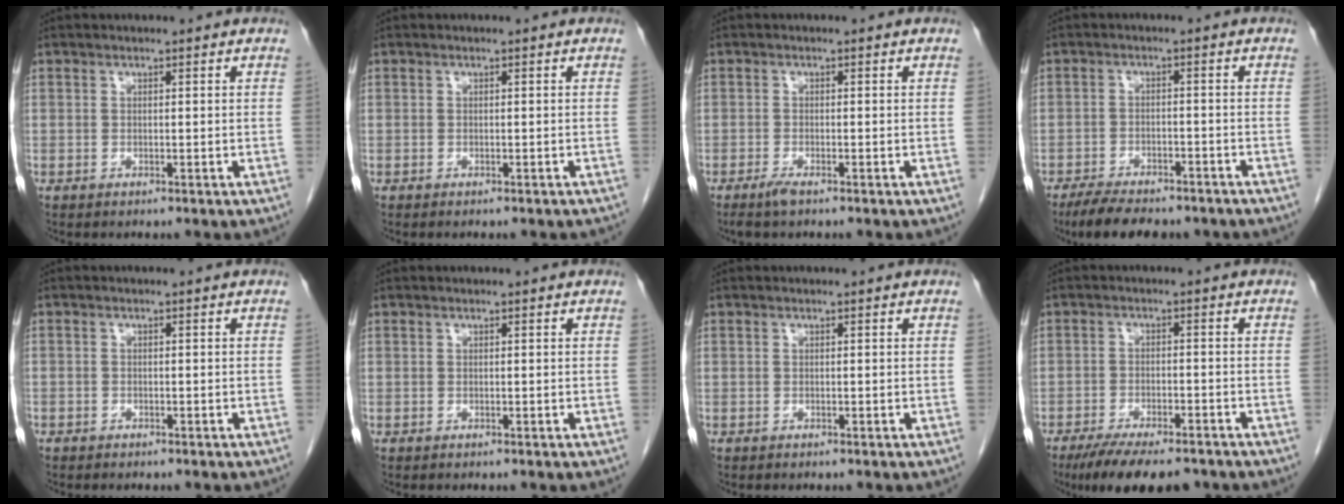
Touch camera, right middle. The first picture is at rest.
{"total": 3.1, "force": [-2.7, 0.6, 1.3], "torque": [-0.016, -0.005, -0.032]}
{"total": 1.7, "force": [-1.3, 0.1, 1.1], "torque": [-0.028, -0.005, -0.025]}
{"total": 10.8, "force": [-8.9, 3.5, 5.2], "torque": [-0.078, -0.005, -0.126]}
{"total": 0.9, "force": [-0.7, 0.7, 0.1], "torque": [-0.004, 0.004, -0.011]}
{"total": 0.0}
{"total": 0.0}
{"total": 11.5, "force": [-9.1, 3.1, 6.2], "torque": [-0.092, -0.014, -0.138]}